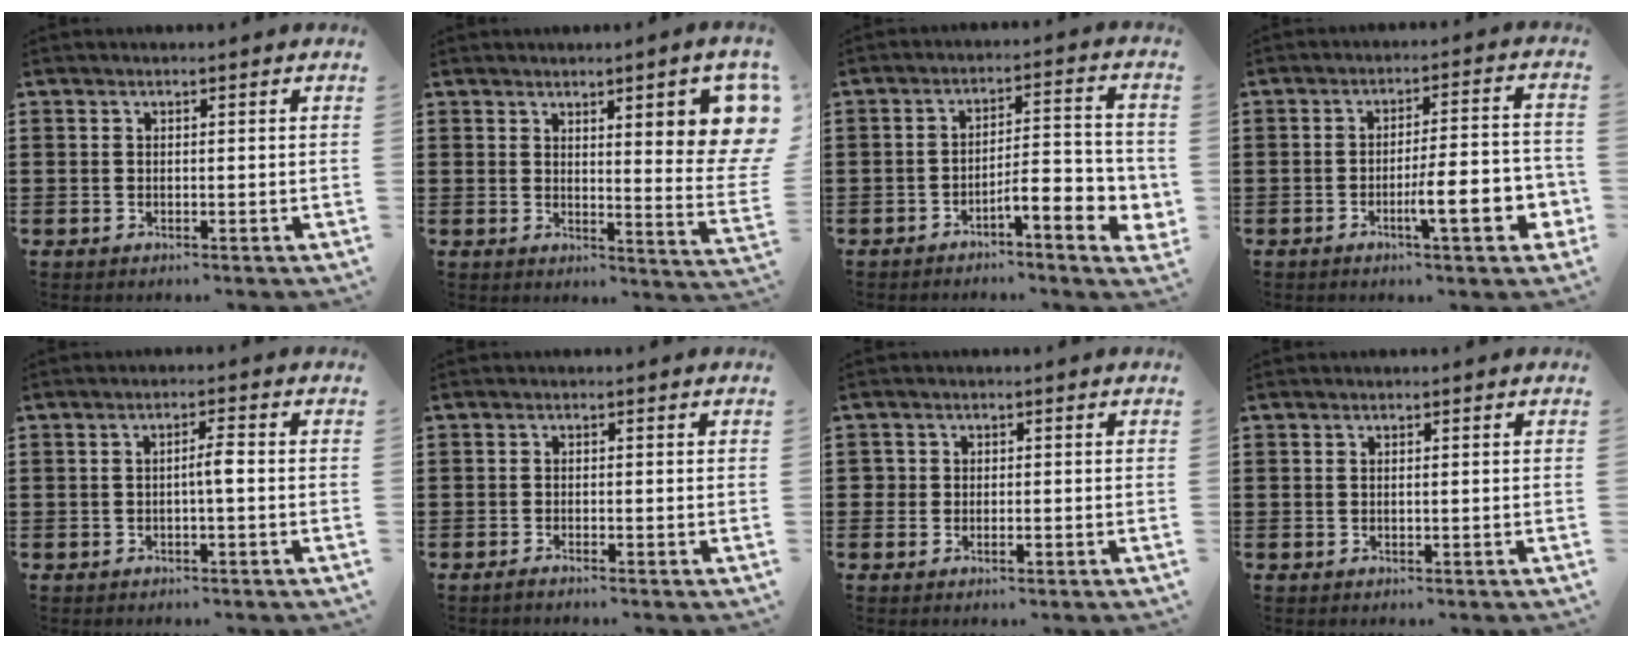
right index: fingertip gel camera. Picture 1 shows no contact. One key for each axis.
{"total": 8.5, "fx": 4.0, "fy": 1.4, "fz": 7.4, "tx": -0.115, "ty": -0.021, "tz": 0.067}
{"total": 6.5, "fx": -3.1, "fy": 1.5, "fz": 5.5, "tx": -0.075, "ty": -0.016, "tz": -0.057}
{"total": 9.4, "fx": -3.3, "fy": 1.8, "fz": 8.6, "tx": -0.129, "ty": -0.004, "tz": -0.054}
{"total": 2.4, "fx": -0.5, "fy": 0.1, "fz": 2.4, "tx": -0.043, "ty": 0.001, "tz": -0.011}
{"total": 0.9, "fx": -0.7, "fy": -0.1, "fz": 0.5, "tx": -0.008, "ty": -0.003, "tz": -0.014}
{"total": 1.2, "fx": -0.2, "fy": 1.0, "fz": 0.5, "tx": -0.013, "ty": 0.003, "tz": -0.005}
{"total": 0.0}